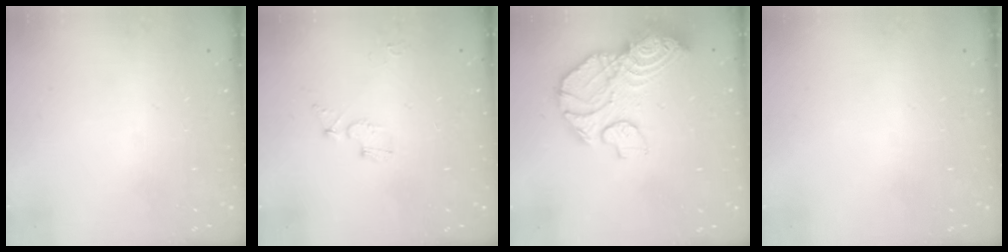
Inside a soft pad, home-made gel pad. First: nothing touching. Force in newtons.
{"total": 4.4, "press": 4.4, "slide": 0.4}
{"total": 17.8, "press": 17.3, "slide": 4.0}
{"total": 0.0}